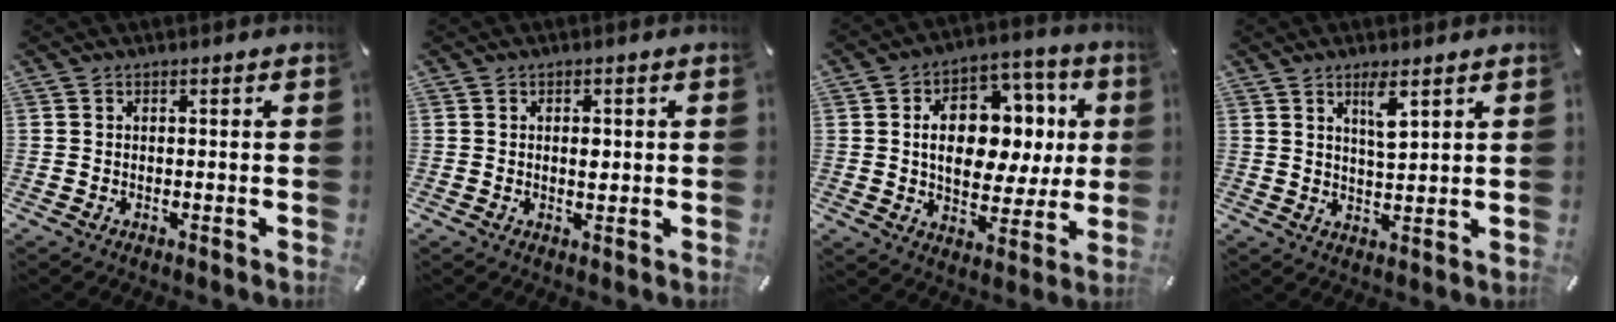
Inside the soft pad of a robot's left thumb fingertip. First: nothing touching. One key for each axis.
{"total": 2.2, "fx": 0.3, "fy": 1.2, "fz": 1.8, "tx": -0.022, "ty": -0.004, "tz": 0.001}
{"total": 15.1, "fx": 2.4, "fy": 11.0, "fz": 10.1, "tx": -0.143, "ty": -0.005, "tz": 0.046}
{"total": 5.2, "fx": 3.1, "fy": 1.2, "fz": 4.1, "tx": -0.073, "ty": -0.010, "tz": 0.049}